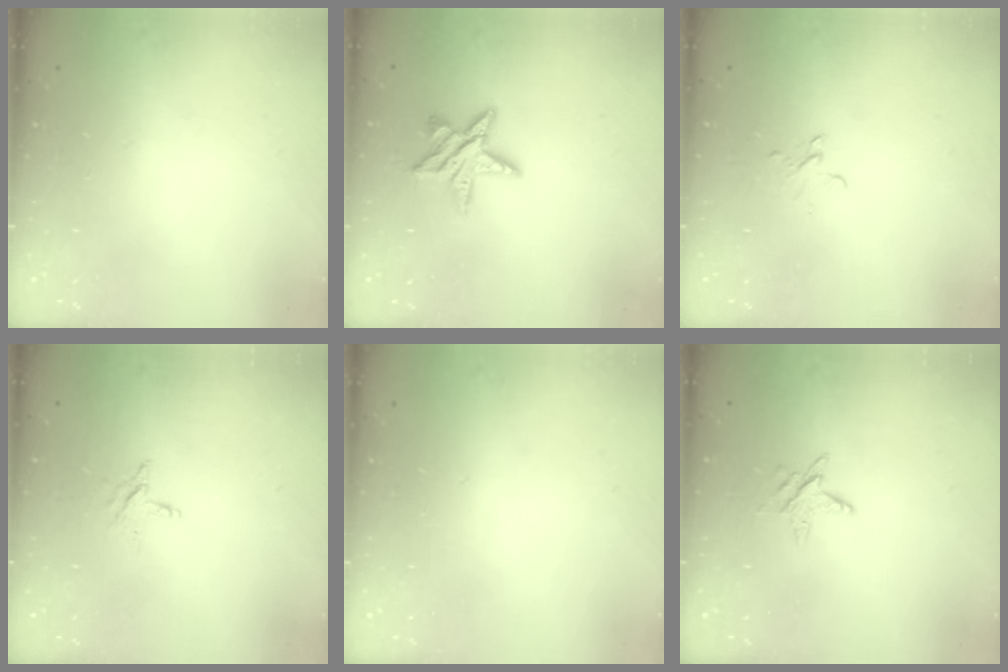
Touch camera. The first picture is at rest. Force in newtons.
{"total": 9.3, "press": 9.3, "slide": 0.6}
{"total": 2.6, "press": 2.6, "slide": 0.2}
{"total": 2.8, "press": 2.8, "slide": 0.3}
{"total": 0.0}
{"total": 4.4, "press": 4.3, "slide": 0.5}